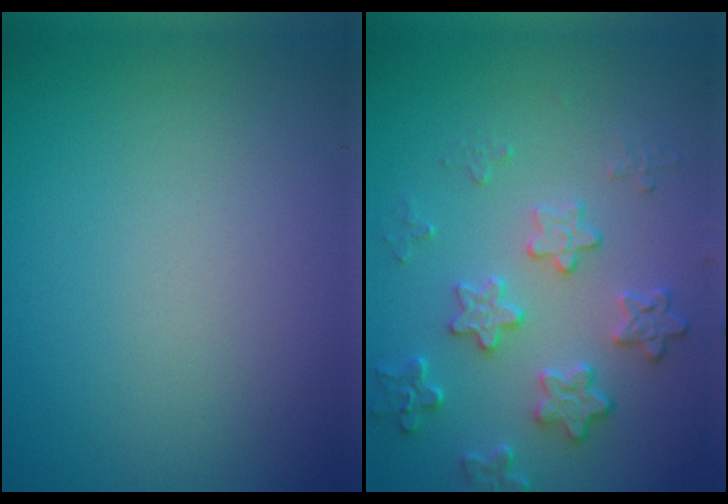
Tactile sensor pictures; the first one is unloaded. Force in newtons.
{"total": 4.0, "press": 3.5, "slide": 2.0}